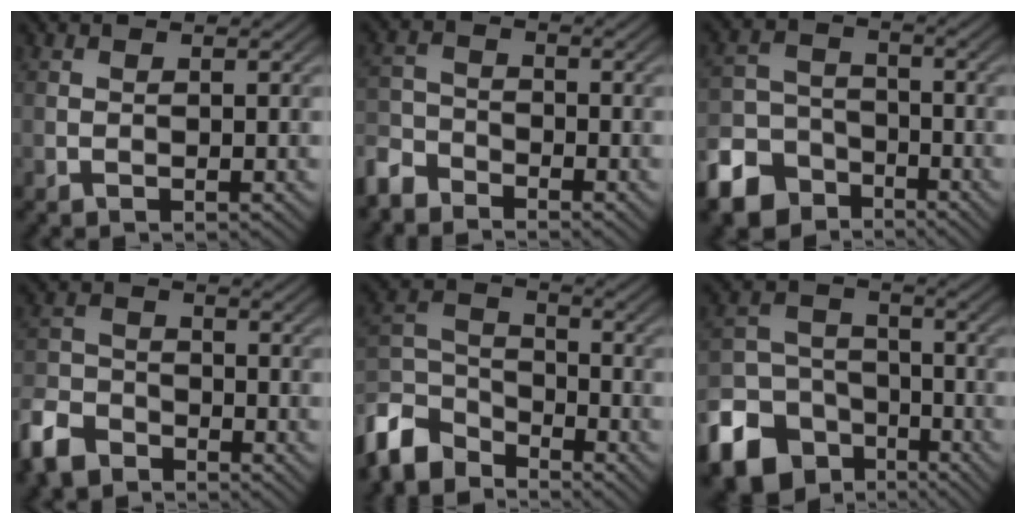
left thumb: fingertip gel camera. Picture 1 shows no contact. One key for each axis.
{"total": 4.6, "fx": -4.0, "fy": 1.9, "fz": 1.3, "tx": -0.031, "ty": -0.006, "tz": -0.098}
{"total": 9.4, "fx": -6.3, "fy": 6.0, "fz": 3.4, "tx": -0.082, "ty": -0.020, "tz": -0.125}
{"total": 6.7, "fx": -5.1, "fy": 3.4, "fz": 2.6, "tx": -0.068, "ty": -0.009, "tz": -0.119}
{"total": 9.1, "fx": -7.1, "fy": 4.3, "fz": 3.9, "tx": -0.090, "ty": -0.005, "tz": -0.163}
{"total": 13.3, "fx": -7.8, "fy": 9.5, "fz": 5.1, "tx": -0.143, "ty": -0.042, "tz": -0.136}